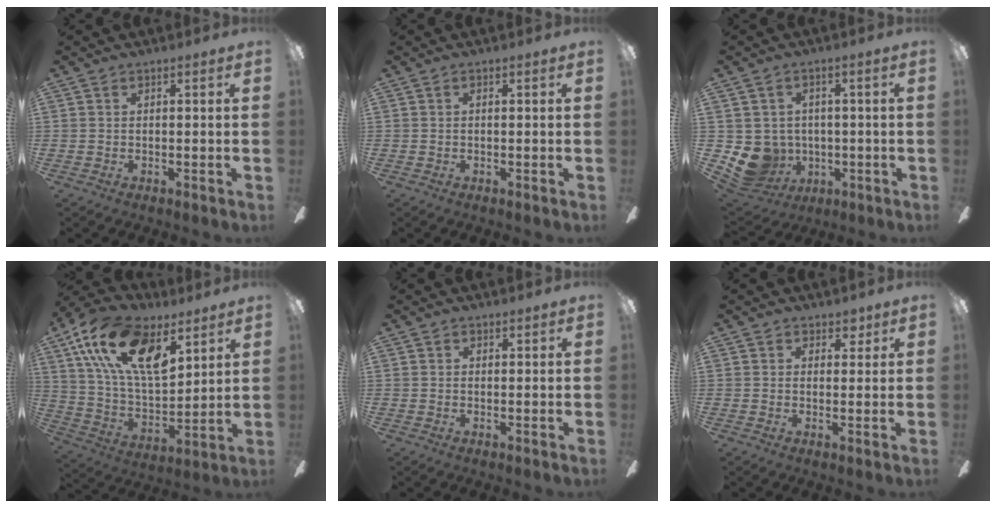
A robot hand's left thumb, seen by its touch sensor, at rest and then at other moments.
{"total": 0.0}
{"total": 9.0, "force": [-1.7, 8.3, 2.9], "torque": [-0.086, 0.002, -0.025]}
{"total": 22.1, "force": [11.7, 11.0, 15.2], "torque": [-0.301, -0.047, 0.207]}
{"total": 0.7, "force": [0.4, 0.5, 0.1], "torque": [0.007, -0.002, 0.005]}
{"total": 3.0, "force": [1.9, 2.2, 0.6], "torque": [0.009, -0.005, 0.029]}